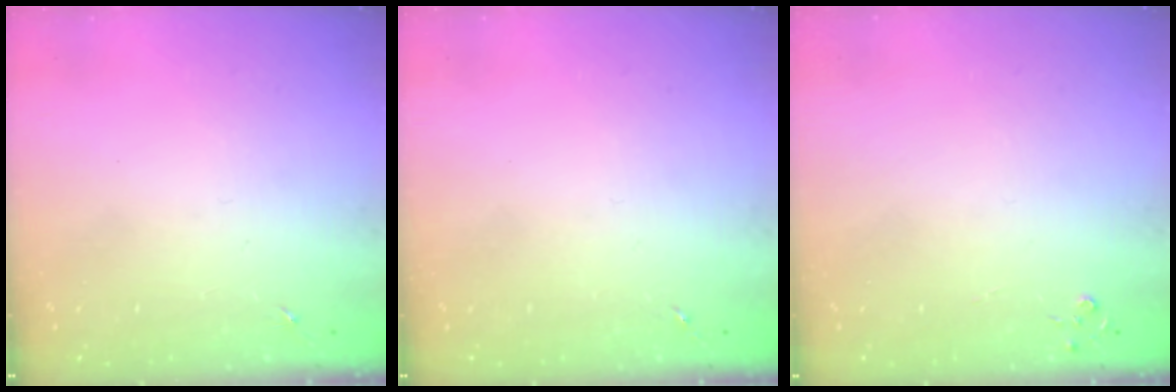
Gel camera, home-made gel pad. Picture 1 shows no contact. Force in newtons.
{"total": 0.0}
{"total": 2.7, "press": 2.7, "slide": 0.3}